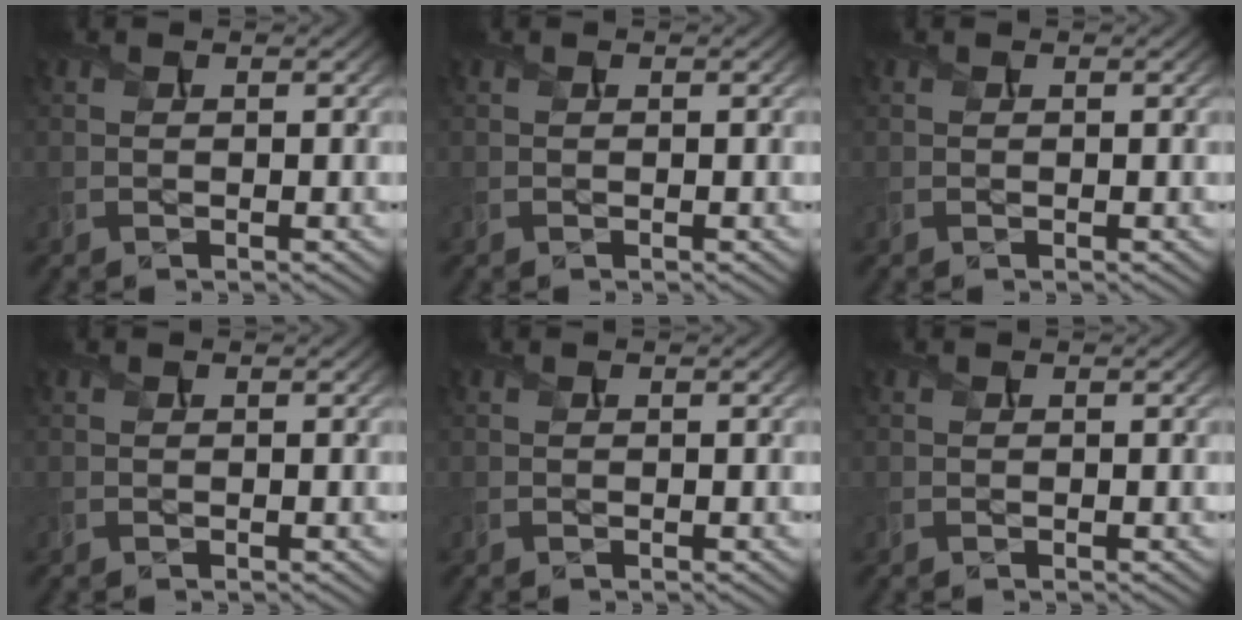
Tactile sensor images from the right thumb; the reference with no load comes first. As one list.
[{"total": 0.0}, {"total": 0.0}, {"total": 0.0}, {"total": 0.0}, {"total": 0.0}]